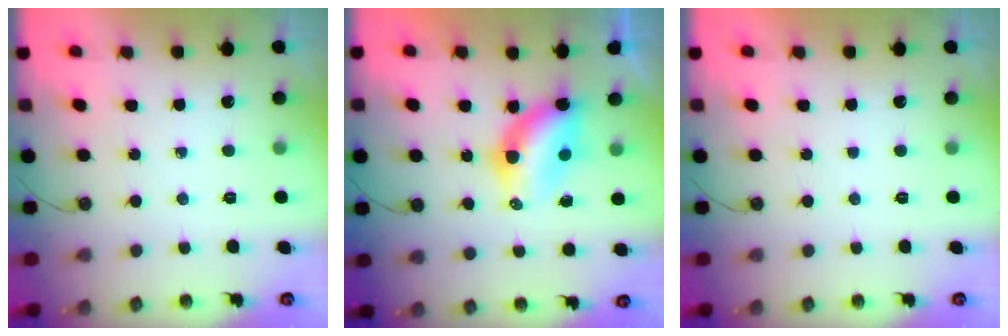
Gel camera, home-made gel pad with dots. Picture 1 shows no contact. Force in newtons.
{"total": 6.5, "press": 6.5, "slide": 0.5}
{"total": 0.0}